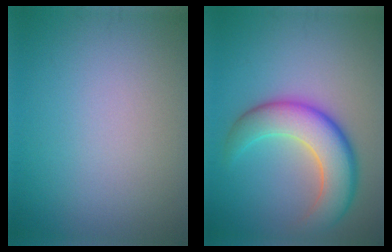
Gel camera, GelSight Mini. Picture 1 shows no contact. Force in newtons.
{"total": 7.3, "press": 7.3, "slide": 0.4}